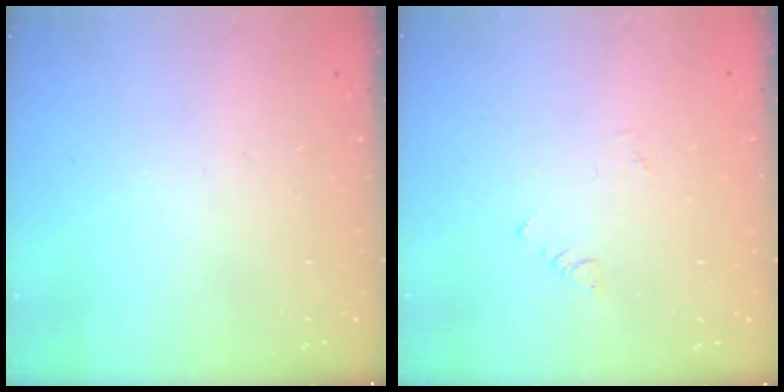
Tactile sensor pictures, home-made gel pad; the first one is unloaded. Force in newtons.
{"total": 1.8, "press": 1.7, "slide": 0.4}